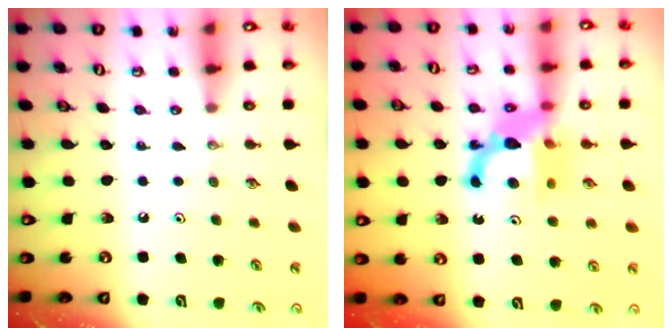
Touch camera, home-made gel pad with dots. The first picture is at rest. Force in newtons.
{"total": 11.3, "press": 11.0, "slide": 2.4}